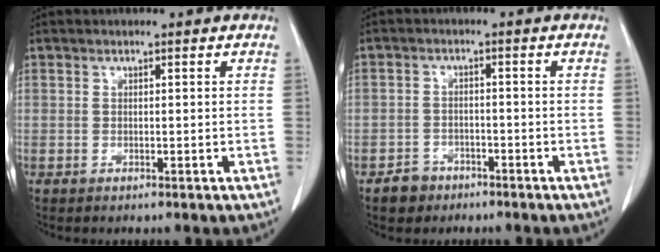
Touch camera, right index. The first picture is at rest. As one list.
[{"total": 3.5, "force": [-2.3, 2.6, 0.3], "torque": [-0.007, 0.011, -0.036]}]